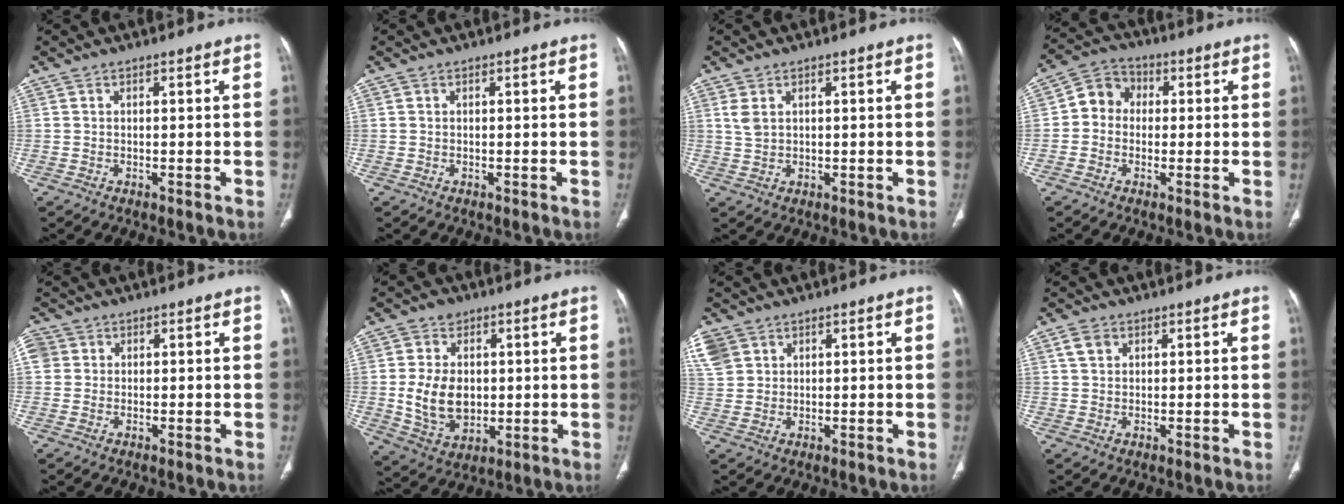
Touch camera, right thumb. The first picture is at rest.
{"total": 0.0}
{"total": 2.6, "force": [1.1, 1.7, 1.6], "torque": [-0.032, 0.003, 0.029]}
{"total": 6.8, "force": [0.0, 6.0, 3.1], "torque": [-0.030, 0.021, -0.015]}
{"total": 4.1, "force": [1.1, 3.8, 1.2], "torque": [-0.020, 0.008, 0.023]}
{"total": 12.2, "force": [0.3, 9.2, 7.9], "torque": [-0.111, -0.008, 0.019]}
{"total": 9.6, "force": [4.6, 7.6, 3.7], "torque": [-0.103, 0.010, 0.101]}
{"total": 3.2, "force": [1.5, 2.3, 1.6], "torque": [-0.025, -0.001, 0.032]}